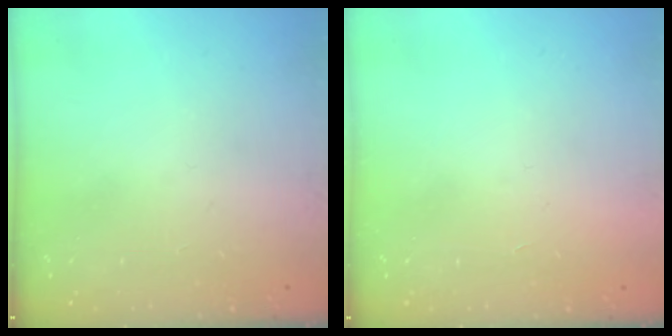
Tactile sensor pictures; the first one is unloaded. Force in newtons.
{"total": 1.7, "press": 1.7, "slide": 0.1}